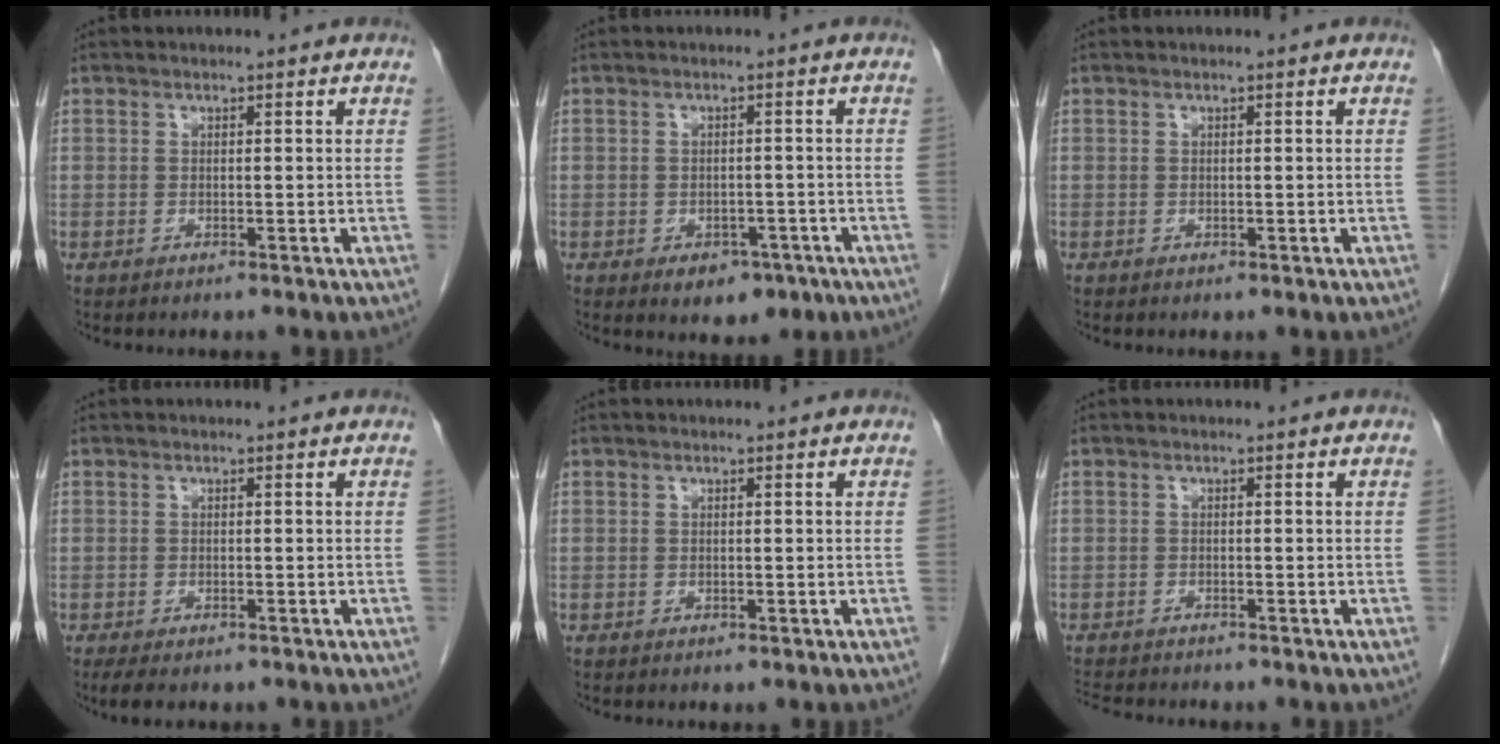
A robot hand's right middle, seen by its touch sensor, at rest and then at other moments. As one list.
[{"total": 4.4, "force": [-2.4, 2.8, 2.4], "torque": [-0.025, 0.002, -0.021]}, {"total": 0.0}, {"total": 3.3, "force": [-2.4, 1.2, 1.9], "torque": [-0.038, -0.011, -0.034]}, {"total": 0.0}, {"total": 3.8, "force": [-3.6, 0.3, 1.1], "torque": [-0.019, -0.016, -0.061]}]